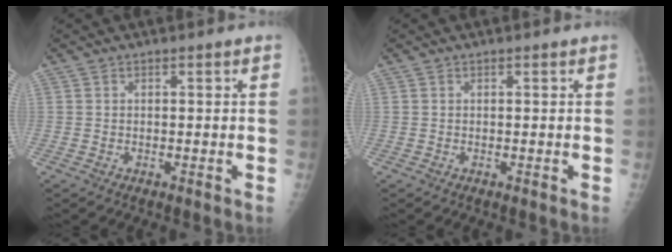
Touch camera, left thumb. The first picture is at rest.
{"total": 0.0}